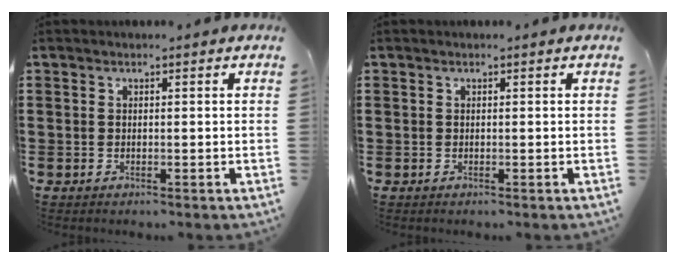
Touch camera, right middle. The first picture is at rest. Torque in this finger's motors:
{"motor_torque": [0.00, 0.00, 0.00, 0.00]}